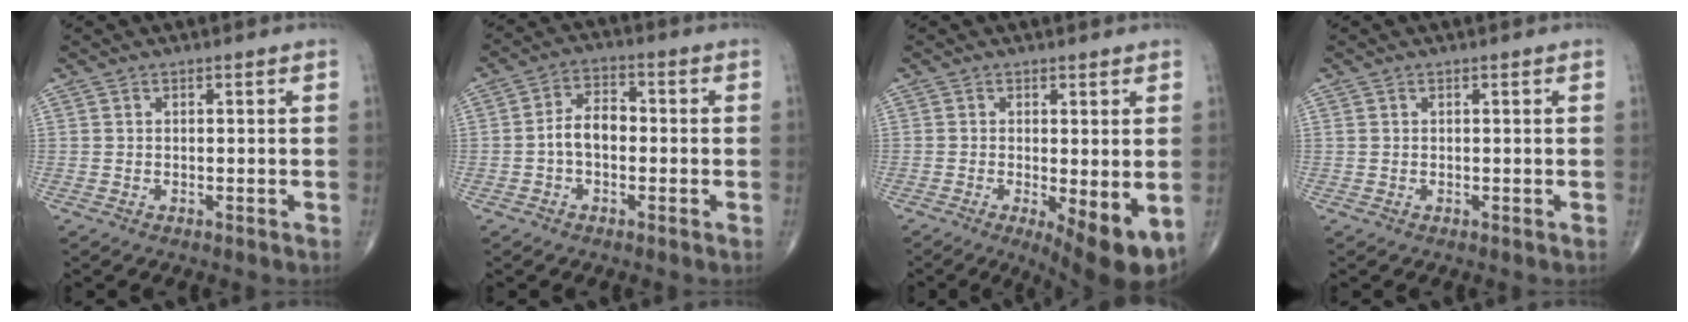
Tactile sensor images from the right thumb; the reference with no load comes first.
{"total": 5.9, "force": [-0.9, 3.7, 4.5], "torque": [-0.070, 0.025, -0.026]}
{"total": 9.0, "force": [-2.4, 2.7, 8.2], "torque": [-0.114, -0.022, -0.031]}
{"total": 0.0}